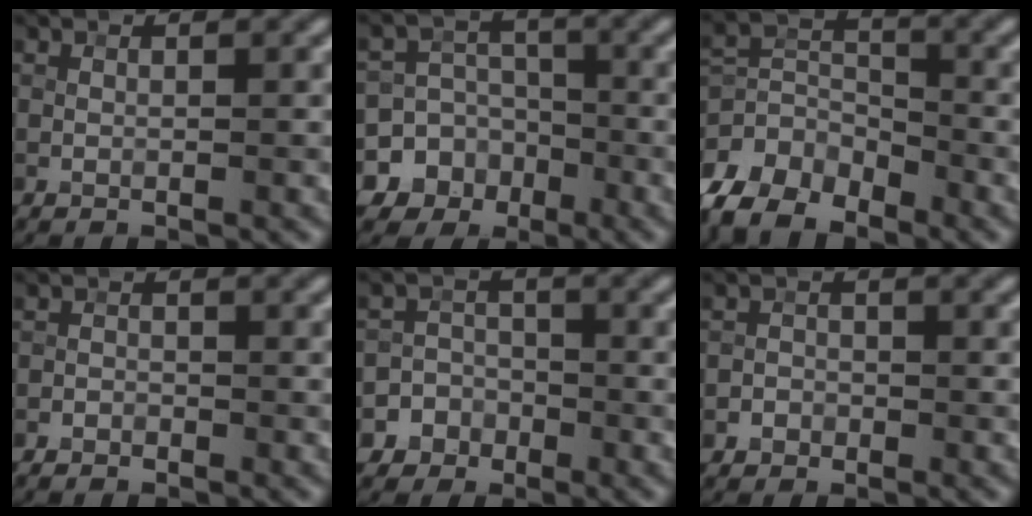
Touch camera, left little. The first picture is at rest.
{"total": 10.8, "force": [-4.8, 9.6, 0.9], "torque": [-0.037, -0.012, -0.088]}
{"total": 6.7, "force": [-5.0, 3.6, 2.7], "torque": [-0.057, -0.004, -0.108]}
{"total": 1.6, "force": [-1.3, 0.8, 0.2], "torque": [0.001, 0.007, -0.028]}
{"total": 4.6, "force": [-2.6, 3.8, -0.2], "torque": [0.039, -0.001, -0.061]}
{"total": 1.8, "force": [-1.1, 1.4, -0.1], "torque": [0.025, 0.008, -0.025]}